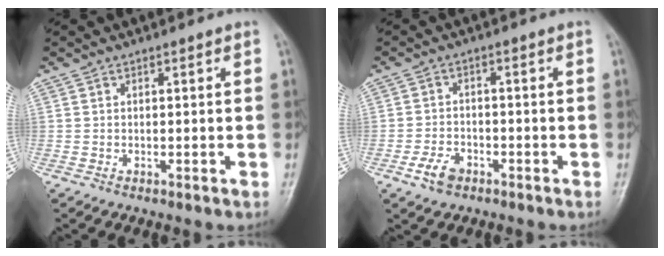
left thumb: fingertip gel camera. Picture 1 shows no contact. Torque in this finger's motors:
{"motor_torque": [0.21, 0.49, 0.32, 0.35, 0.01]}